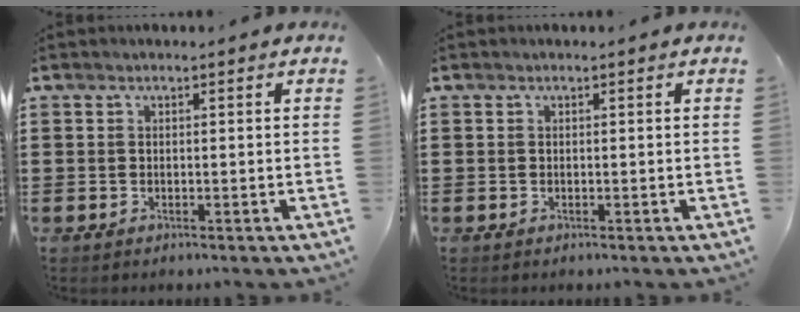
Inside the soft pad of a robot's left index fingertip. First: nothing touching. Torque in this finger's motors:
{"motor_torque": [0.00, 0.00, 0.00, -0.01]}